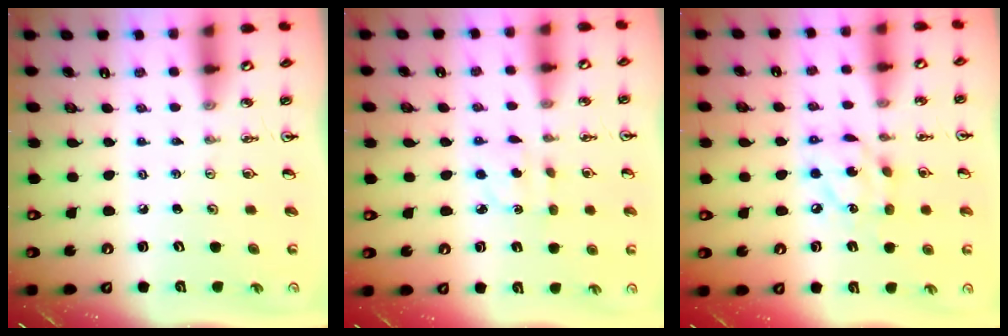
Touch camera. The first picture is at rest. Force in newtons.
{"total": 2.4, "press": 2.2, "slide": 0.8}
{"total": 9.9, "press": 9.9, "slide": 0.4}